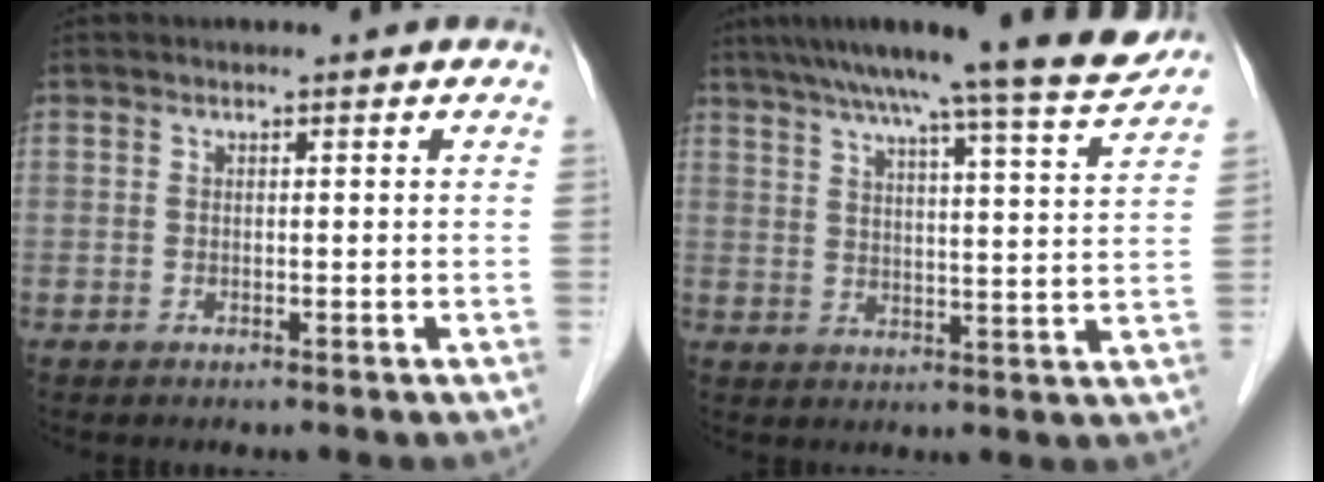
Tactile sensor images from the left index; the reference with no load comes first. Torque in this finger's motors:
{"motor_torque": [1.01, -1.13, 0.67, 0.21]}